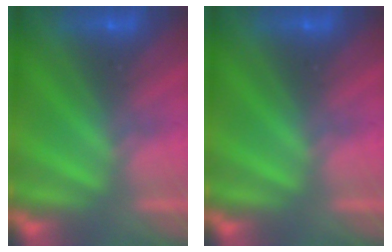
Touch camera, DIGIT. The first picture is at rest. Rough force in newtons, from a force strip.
{"total": 0.0}